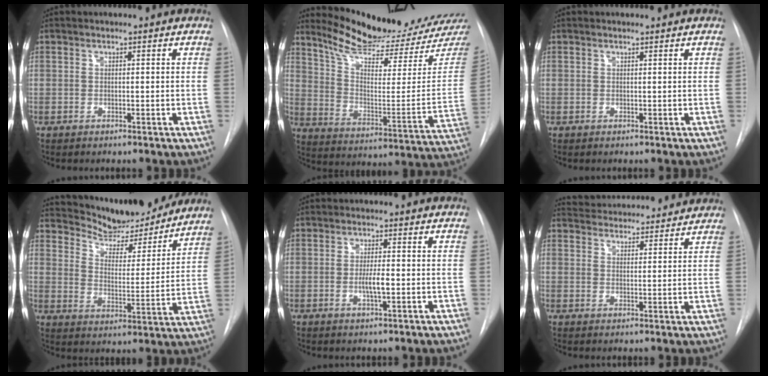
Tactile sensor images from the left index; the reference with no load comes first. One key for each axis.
{"total": 20.9, "fx": 19.7, "fy": 1.4, "fz": 6.8, "tx": -0.112, "ty": -0.098, "tz": 0.277}
{"total": 0.0}
{"total": 15.2, "fx": 14.4, "fy": 2.7, "fz": 4.1, "tx": -0.062, "ty": -0.022, "tz": 0.208}
{"total": 3.3, "fx": -0.8, "fy": 0.4, "fz": 3.1, "tx": -0.059, "ty": -0.004, "tz": -0.014}
{"total": 14.0, "fx": 13.4, "fy": 2.7, "fz": 3.0, "tx": -0.040, "ty": 0.021, "tz": 0.180}